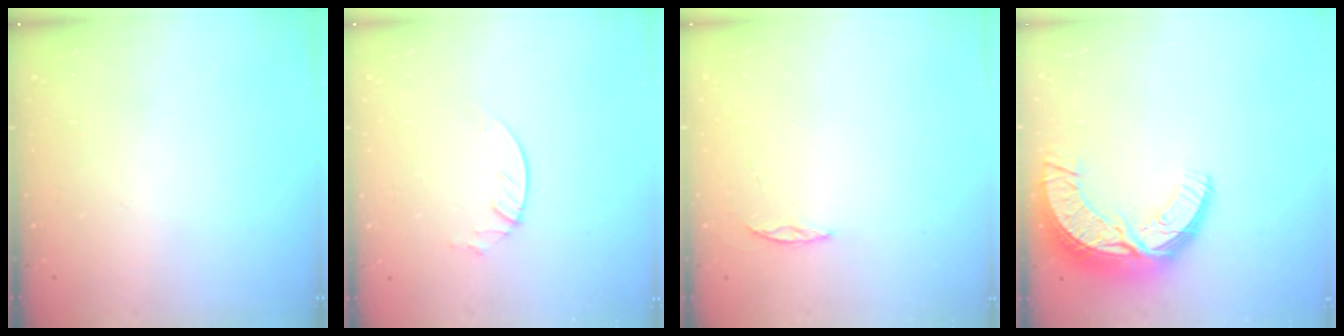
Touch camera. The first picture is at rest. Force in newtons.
{"total": 3.3, "press": 3.2, "slide": 0.3}
{"total": 2.4, "press": 2.4, "slide": 0.2}
{"total": 15.2, "press": 15.2, "slide": 1.0}